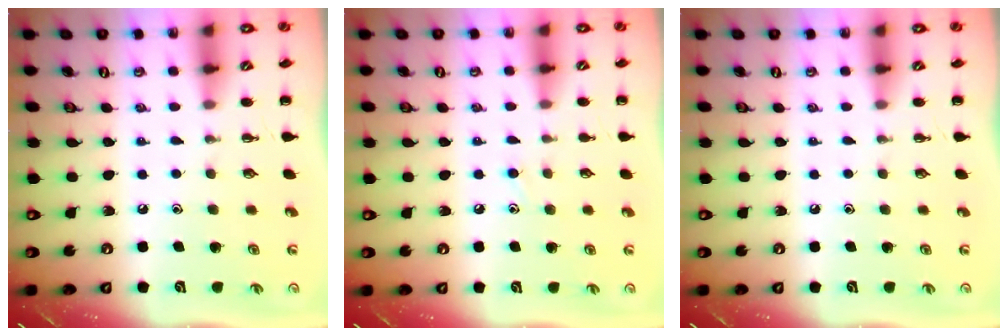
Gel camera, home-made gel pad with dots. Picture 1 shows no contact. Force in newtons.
{"total": 6.5, "press": 6.0, "slide": 2.5}
{"total": 0.0}